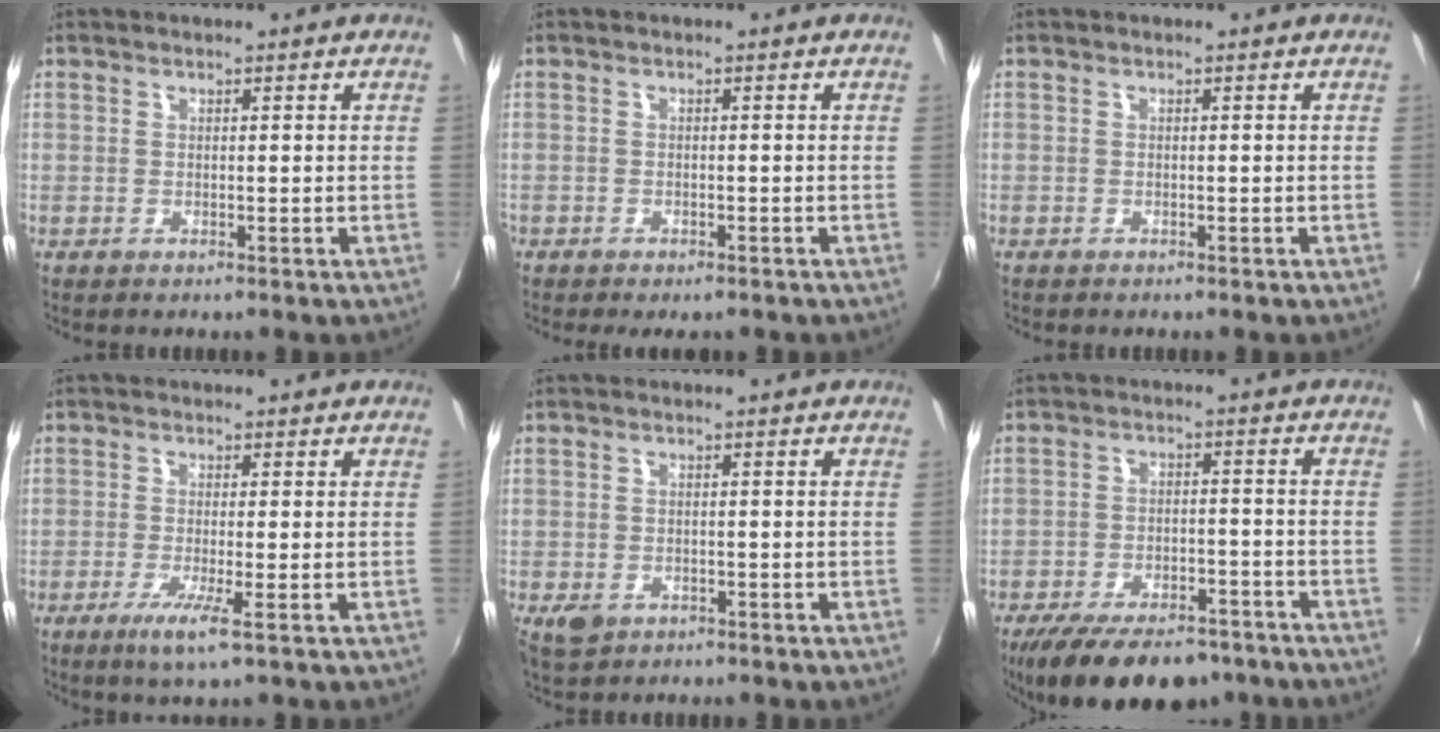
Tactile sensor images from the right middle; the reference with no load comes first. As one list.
[{"total": 2.3, "force": [-1.8, 1.1, 0.9], "torque": [-0.023, -0.010, -0.029]}, {"total": 0.6, "force": [-0.5, 0.3, -0.1], "torque": [-0.001, 0.001, -0.009]}, {"total": 4.2, "force": [-1.9, -0.4, 3.8], "torque": [-0.086, -0.015, -0.041]}, {"total": 3.4, "force": [-1.8, 2.4, 1.6], "torque": [-0.037, -0.006, -0.029]}, {"total": 17.6, "force": [-13.4, 7.1, 9.1], "torque": [-0.184, -0.024, -0.195]}]